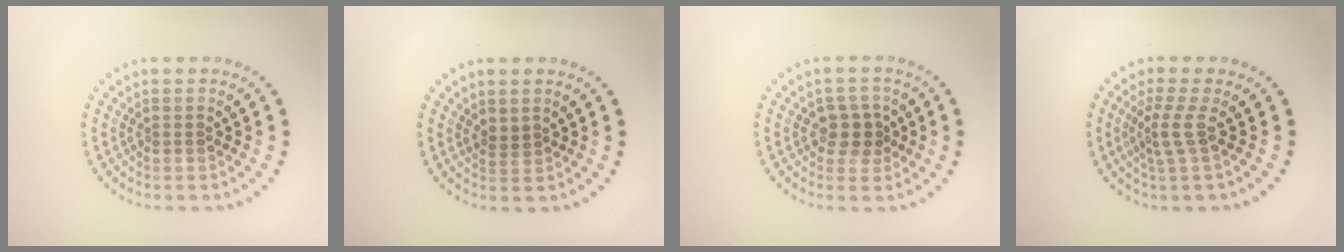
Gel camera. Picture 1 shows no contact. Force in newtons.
{"total": 0.9, "press": 0.8, "slide": 0.5}
{"total": 2.7, "press": 2.6, "slide": 1.0}
{"total": 2.1, "press": 1.4, "slide": 1.6}